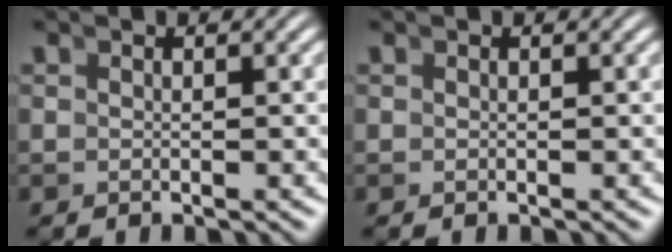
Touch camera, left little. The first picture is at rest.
{"total": 0.0}